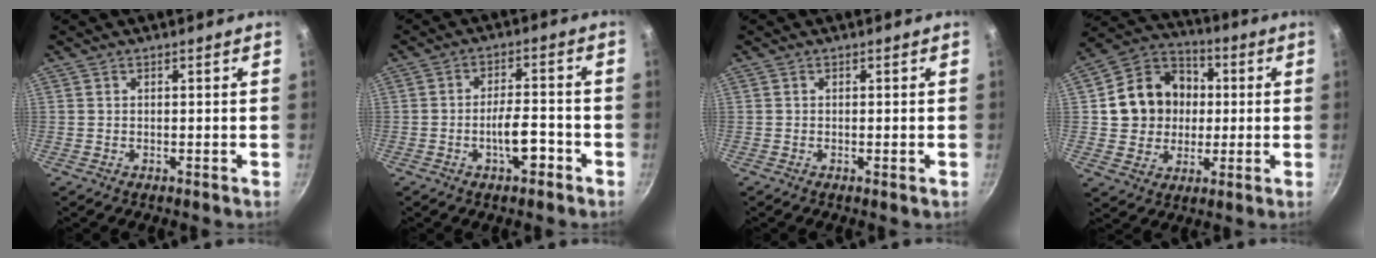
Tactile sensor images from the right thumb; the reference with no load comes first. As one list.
[{"total": 7.3, "force": [-2.9, 2.4, 6.3], "torque": [-0.099, 0.023, -0.051]}, {"total": 0.8, "force": [-0.2, 0.2, 0.8], "torque": [-0.014, 0.000, -0.005]}, {"total": 14.8, "force": [1.2, 13.1, 6.9], "torque": [-0.087, 0.025, 0.016]}]